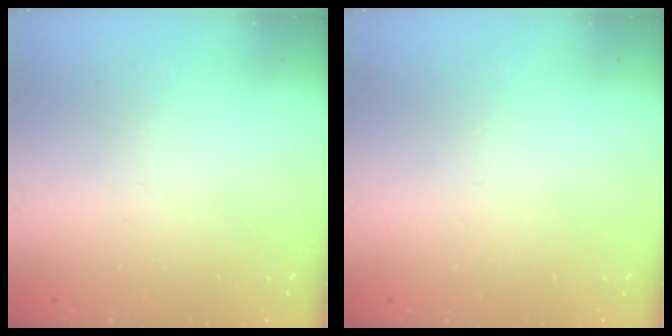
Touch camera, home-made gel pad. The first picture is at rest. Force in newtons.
{"total": 0.0}